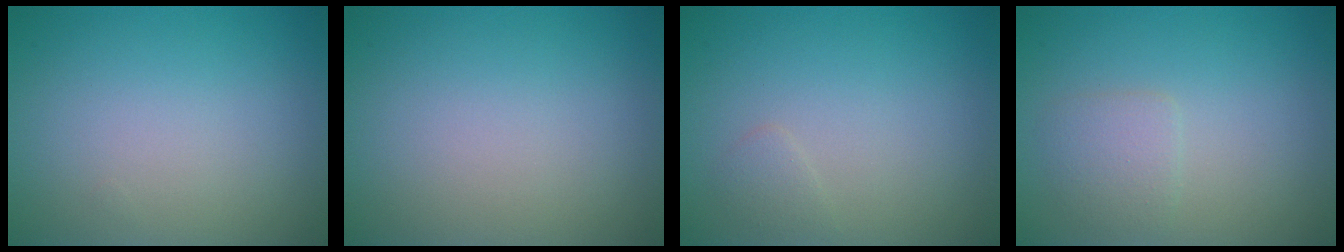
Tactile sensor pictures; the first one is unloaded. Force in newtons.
{"total": 0.0}
{"total": 0.8, "press": 0.8, "slide": 0.0}
{"total": 1.8, "press": 1.8, "slide": 0.1}